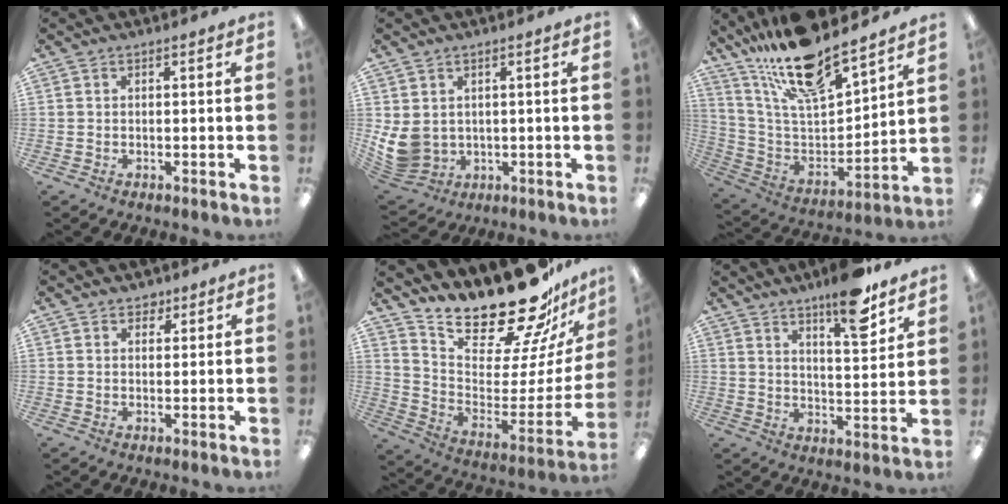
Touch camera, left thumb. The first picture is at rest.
{"total": 7.1, "force": [1.5, 6.0, 3.5], "torque": [-0.105, -0.009, 0.031]}
{"total": 20.4, "force": [17.1, 5.2, 9.7], "torque": [-0.186, -0.112, 0.299]}
{"total": 2.4, "force": [1.8, 1.5, 0.5], "torque": [0.003, -0.005, 0.031]}
{"total": 23.7, "force": [20.4, 6.3, 10.4], "torque": [-0.153, -0.171, 0.348]}
{"total": 12.3, "force": [9.0, 3.4, 7.7], "torque": [-0.099, -0.056, 0.148]}